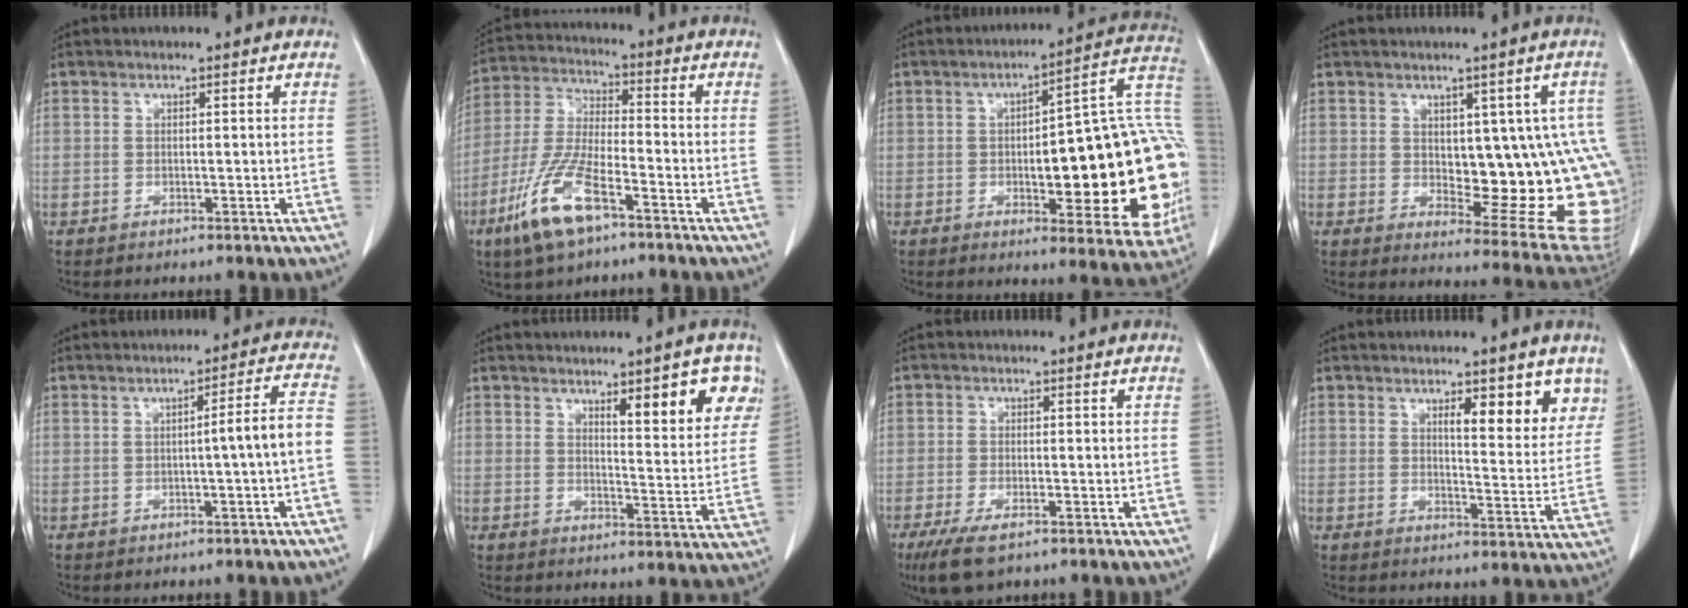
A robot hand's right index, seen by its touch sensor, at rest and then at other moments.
{"total": 12.3, "force": [-6.8, 3.1, 9.8], "torque": [-0.214, -0.017, -0.128]}
{"total": 26.4, "force": [-2.8, 6.4, 25.5], "torque": [-0.244, 0.031, -0.024]}
{"total": 15.8, "force": [0.2, 6.4, 14.4], "torque": [-0.121, 0.010, 0.022]}
{"total": 5.0, "force": [-1.2, -0.8, 4.8], "torque": [-0.064, 0.011, -0.017]}
{"total": 9.6, "force": [5.4, 1.7, 7.7], "torque": [-0.091, -0.004, 0.071]}
{"total": 6.0, "force": [-4.0, 1.7, 4.2], "torque": [-0.081, -0.014, -0.064]}
{"total": 8.4, "force": [5.4, 2.2, 6.0], "torque": [-0.065, -0.012, 0.069]}